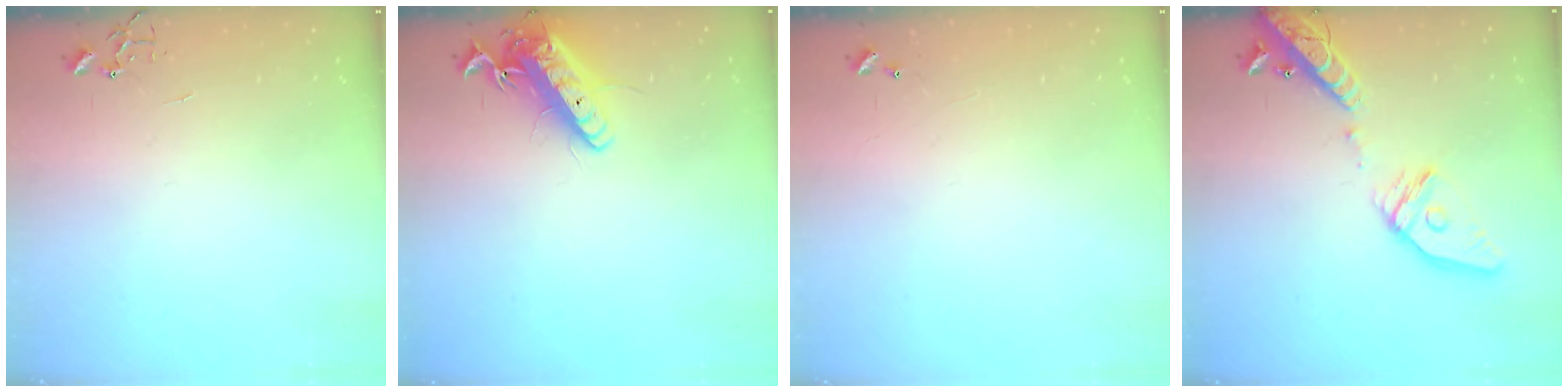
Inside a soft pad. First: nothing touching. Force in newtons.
{"total": 13.9, "press": 13.7, "slide": 2.5}
{"total": 4.1, "press": 4.1, "slide": 0.5}
{"total": 18.3, "press": 17.9, "slide": 3.6}